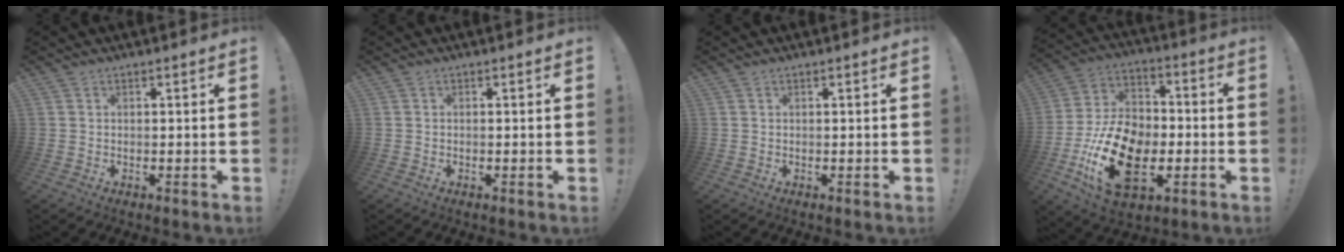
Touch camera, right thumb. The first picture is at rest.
{"total": 0.0}
{"total": 0.0}
{"total": 22.6, "force": [-7.1, 14.2, 16.1], "torque": [-0.306, 0.042, -0.108]}